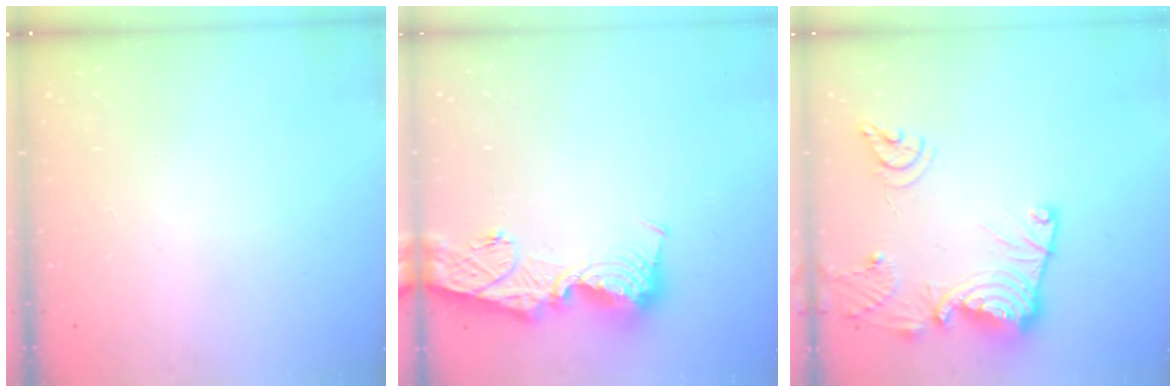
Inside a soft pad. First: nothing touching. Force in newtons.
{"total": 13.6, "press": 13.5, "slide": 1.5}
{"total": 16.7, "press": 16.7, "slide": 1.2}